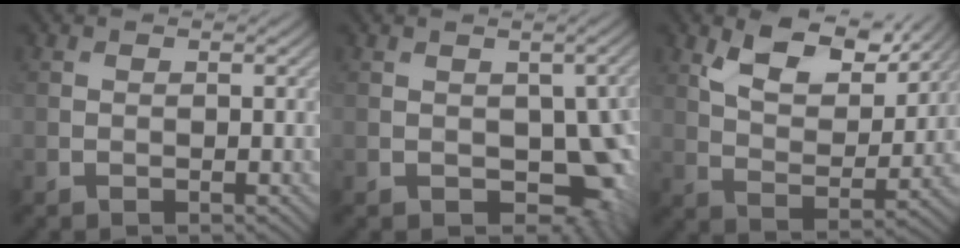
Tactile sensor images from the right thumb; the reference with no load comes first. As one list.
[{"total": 7.8, "force": [-1.3, 4.9, 5.9], "torque": [-0.091, -0.027, -0.009]}, {"total": 9.5, "force": [5.8, 4.3, 6.2], "torque": [-0.124, -0.004, 0.104]}]